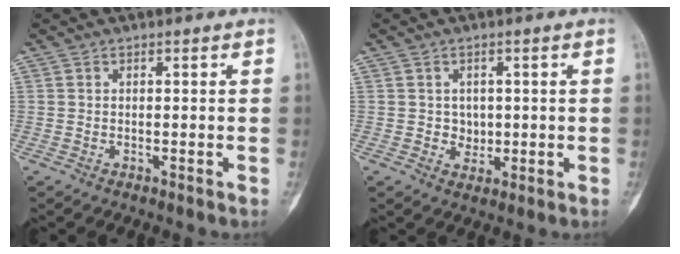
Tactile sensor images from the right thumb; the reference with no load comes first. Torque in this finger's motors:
{"motor_torque": [1.38, 1.42, 0.51, -0.45, 0.00]}